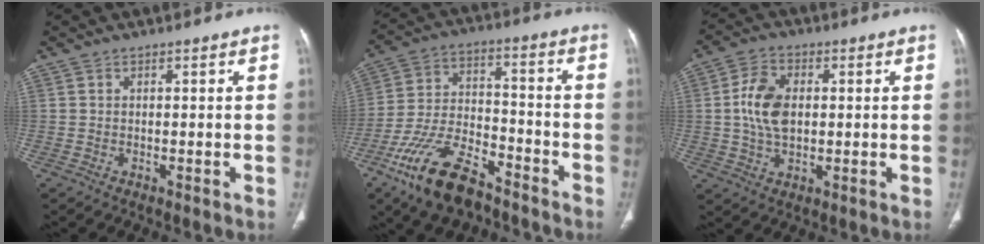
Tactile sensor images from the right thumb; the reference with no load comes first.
{"total": 16.1, "force": [-10.7, 7.2, 9.7], "torque": [-0.178, 0.056, -0.198]}
{"total": 8.9, "force": [0.7, 5.7, 6.9], "torque": [-0.126, 0.003, 0.013]}